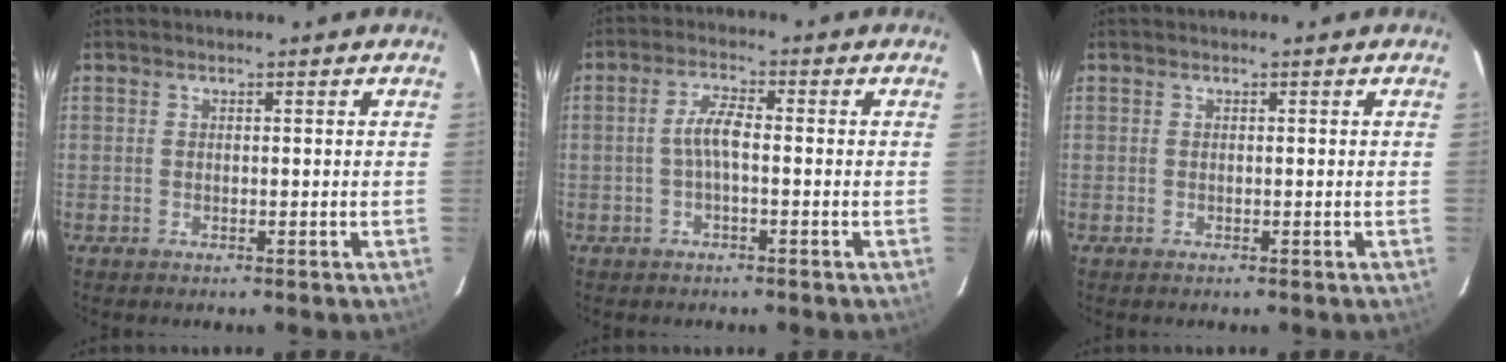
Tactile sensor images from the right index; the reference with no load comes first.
{"total": 3.9, "force": [-0.7, 0.9, 3.7], "torque": [-0.077, 0.010, -0.013]}
{"total": 0.0}